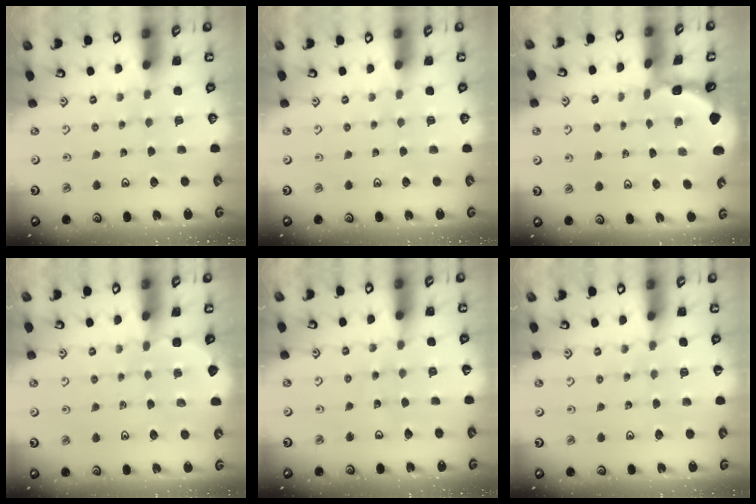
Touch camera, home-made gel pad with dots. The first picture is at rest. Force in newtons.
{"total": 0.0}
{"total": 0.8, "press": 0.8, "slide": 0.2}
{"total": 2.3, "press": 2.3, "slide": 0.2}
{"total": 4.2, "press": 4.2, "slide": 0.4}
{"total": 5.4, "press": 5.4, "slide": 0.9}